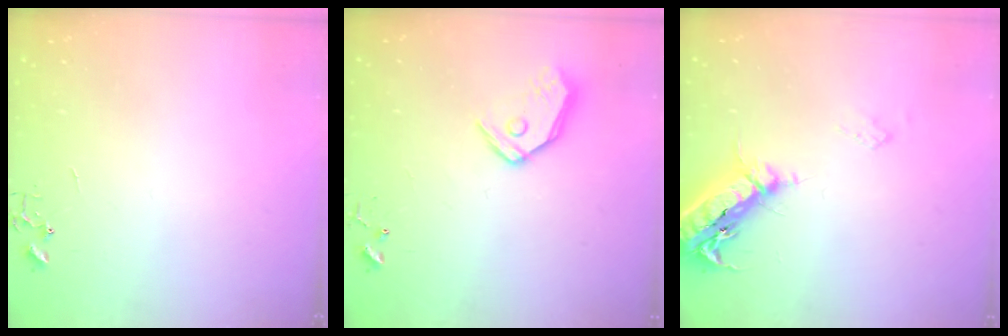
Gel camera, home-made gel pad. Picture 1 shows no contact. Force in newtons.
{"total": 11.1, "press": 11.0, "slide": 1.7}
{"total": 17.6, "press": 17.3, "slide": 3.5}